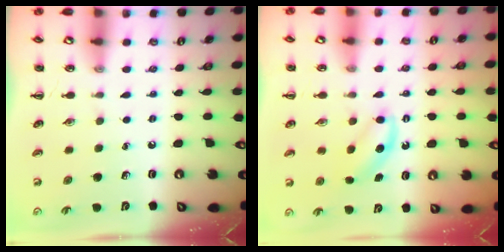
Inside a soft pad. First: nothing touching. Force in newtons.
{"total": 5.0, "press": 4.8, "slide": 1.4}